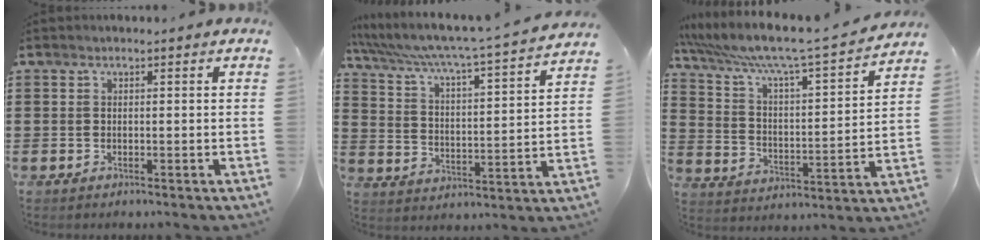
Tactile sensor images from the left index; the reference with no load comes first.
{"total": 5.5, "force": [4.9, -0.8, 2.4], "torque": [-0.071, -0.052, 0.073]}
{"total": 7.3, "force": [6.3, 0.0, 3.7], "torque": [-0.100, -0.052, 0.099]}